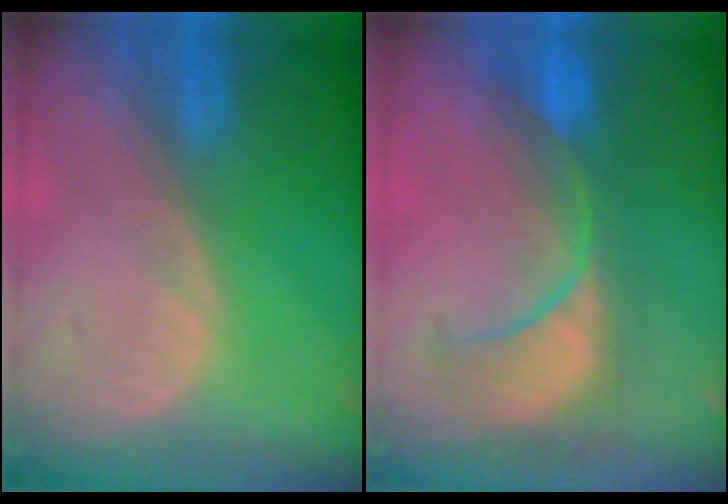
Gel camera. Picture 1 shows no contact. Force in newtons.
{"total": 8.8, "press": 8.8, "slide": 0.5}